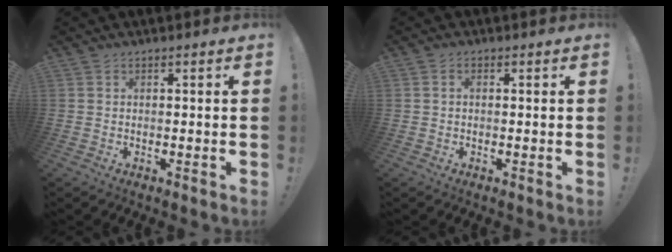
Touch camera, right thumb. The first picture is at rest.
{"total": 1.0, "force": [0.0, 0.7, 0.8], "torque": [-0.020, 0.005, 0.000]}